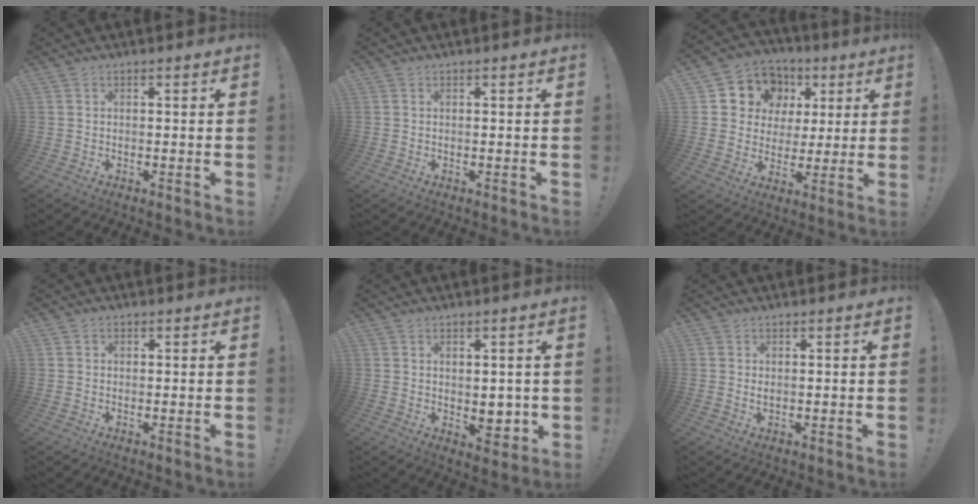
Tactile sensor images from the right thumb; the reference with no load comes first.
{"total": 0.0}
{"total": 11.0, "force": [3.8, 9.9, 3.1], "torque": [-0.046, -0.019, 0.083]}
{"total": 1.0, "force": [0.2, 0.9, 0.2], "torque": [0.002, 0.001, 0.003]}
{"total": 6.3, "force": [-0.2, 4.6, 4.3], "torque": [-0.038, 0.002, 0.002]}
{"total": 0.7, "force": [0.3, 0.4, 0.5], "torque": [-0.003, -0.002, 0.003]}